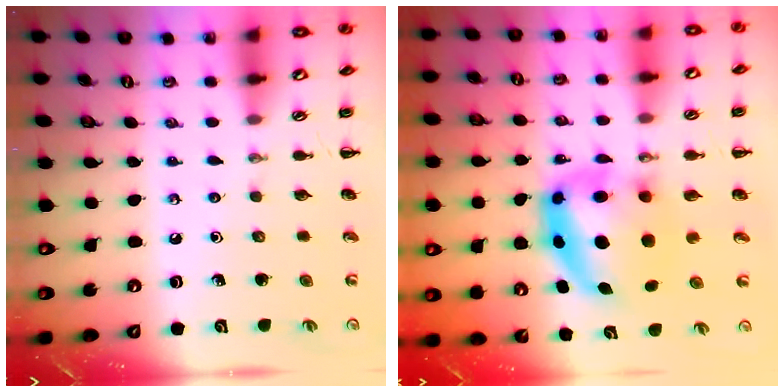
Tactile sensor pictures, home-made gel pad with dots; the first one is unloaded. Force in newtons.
{"total": 7.9, "press": 7.7, "slide": 1.8}